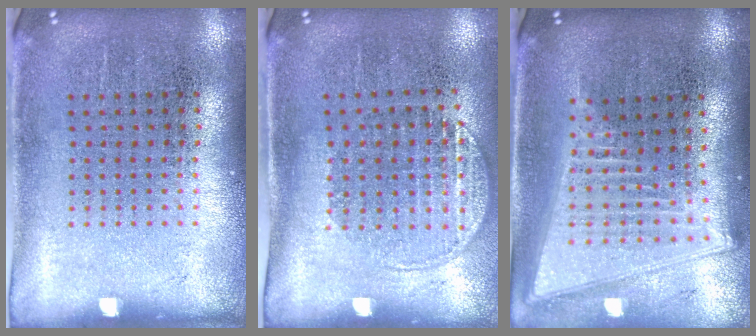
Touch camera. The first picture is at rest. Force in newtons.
{"total": 1.5, "press": 1.3, "slide": 0.8}
{"total": 2.1, "press": 1.7, "slide": 1.2}